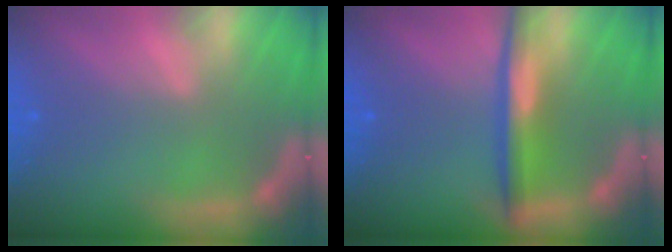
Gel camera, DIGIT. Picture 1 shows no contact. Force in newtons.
{"total": 4.5}